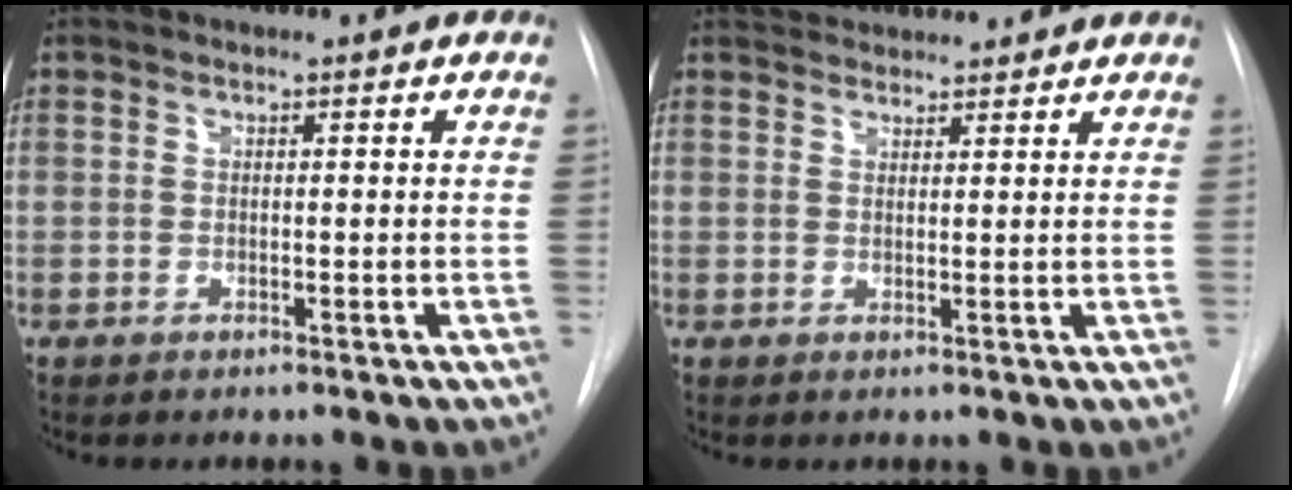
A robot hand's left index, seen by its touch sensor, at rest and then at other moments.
{"total": 5.7, "force": [5.5, 1.1, 0.6], "torque": [-0.008, 0.033, 0.076]}